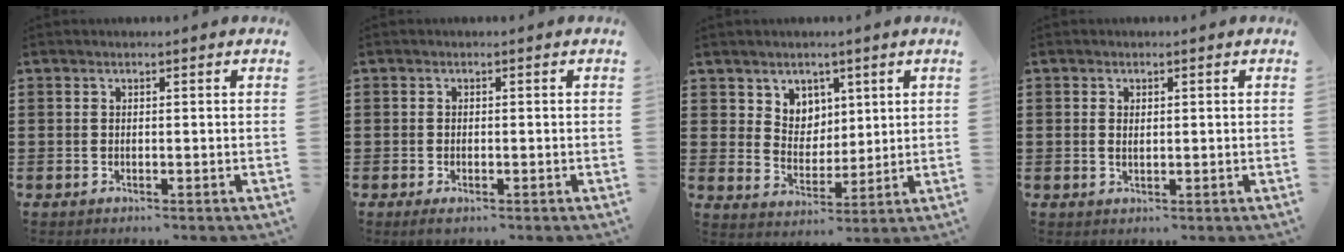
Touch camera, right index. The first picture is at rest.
{"total": 0.8, "force": [-0.5, 0.3, 0.6], "torque": [-0.011, -0.003, -0.009]}
{"total": 5.1, "force": [3.2, 4.0, 0.0], "torque": [-0.028, 0.003, 0.060]}
{"total": 0.9, "force": [0.3, 0.5, 0.7], "torque": [-0.015, 0.004, 0.004]}